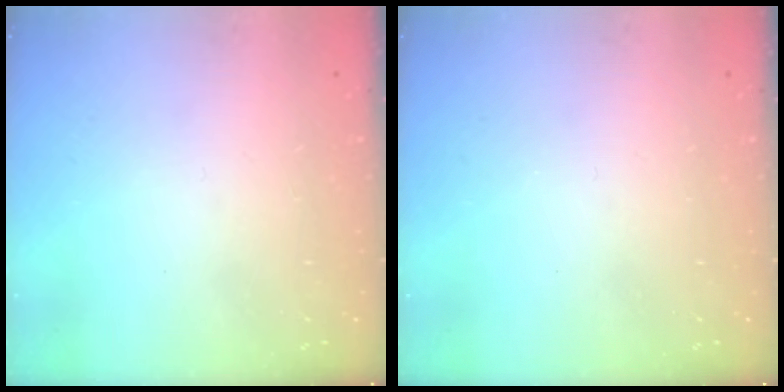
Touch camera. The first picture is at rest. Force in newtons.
{"total": 0.0}